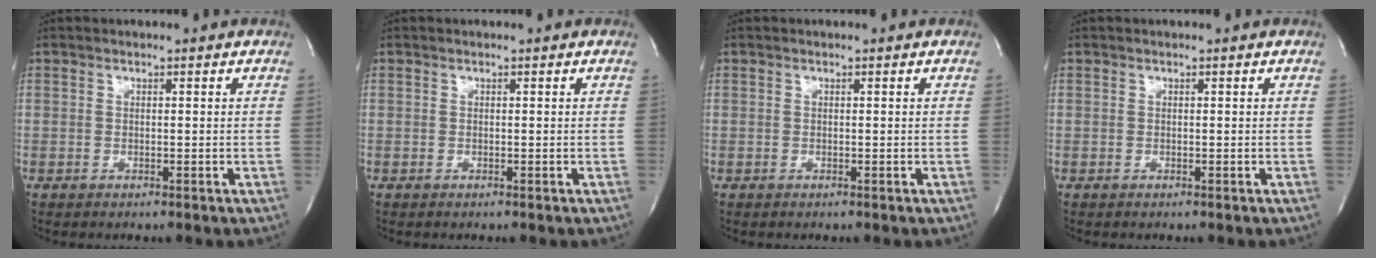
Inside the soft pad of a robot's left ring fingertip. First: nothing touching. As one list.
[{"total": 0.0}, {"total": 0.0}, {"total": 0.0}]